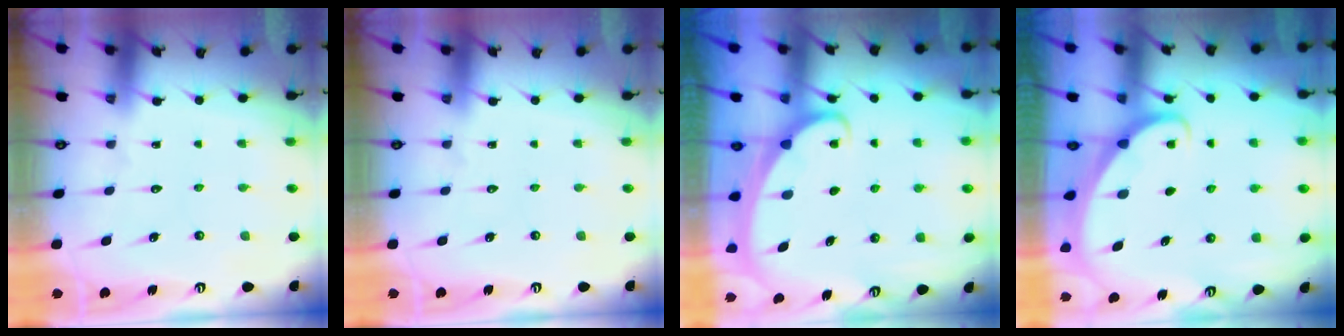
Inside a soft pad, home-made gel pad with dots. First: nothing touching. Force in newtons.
{"total": 0.0}
{"total": 2.0, "press": 2.0, "slide": 0.1}
{"total": 1.7, "press": 1.6, "slide": 0.1}